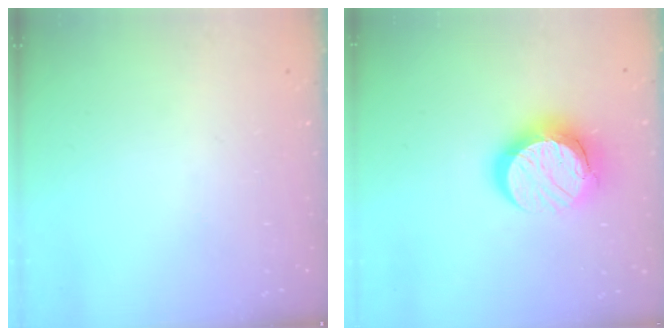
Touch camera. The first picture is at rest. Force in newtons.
{"total": 14.0, "press": 14.0, "slide": 1.1}